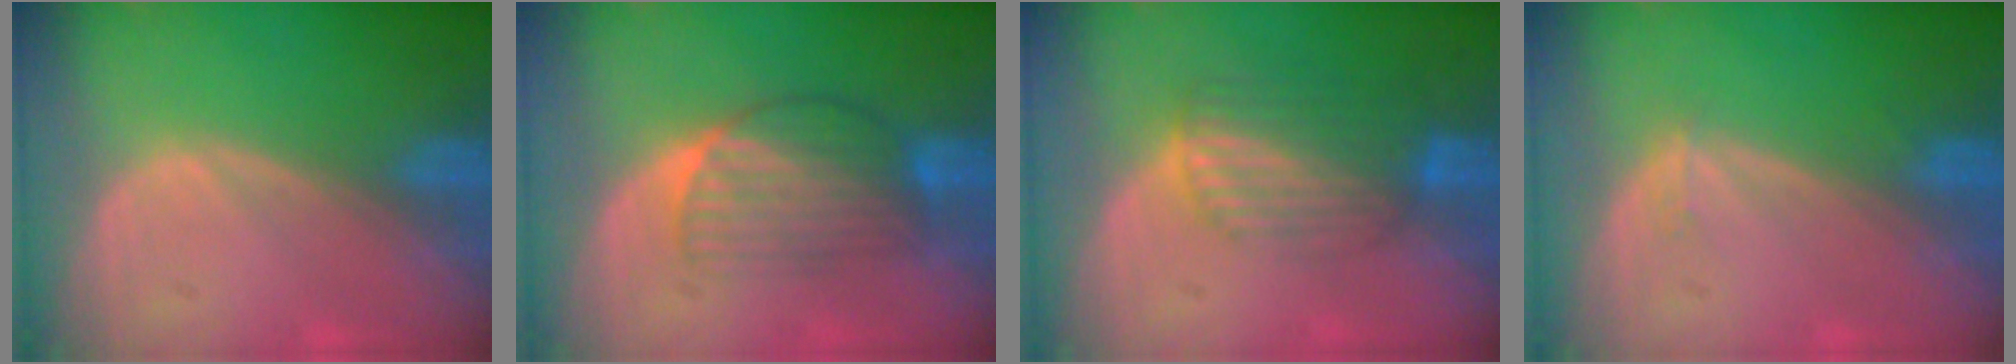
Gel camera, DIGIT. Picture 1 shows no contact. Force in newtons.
{"total": 6.7, "press": 6.3, "slide": 2.3}
{"total": 7.0, "press": 5.9, "slide": 3.8}
{"total": 0.9, "press": 0.8, "slide": 0.2}